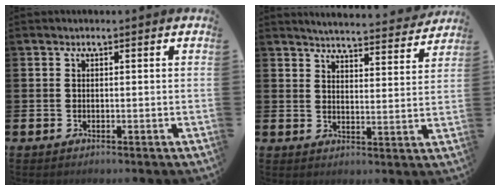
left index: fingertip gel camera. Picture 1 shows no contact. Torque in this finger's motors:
{"motor_torque": [0.96, -1.18, 0.24, 0.02]}